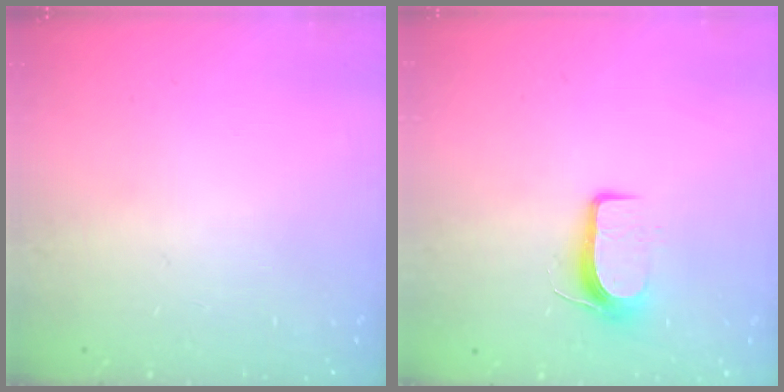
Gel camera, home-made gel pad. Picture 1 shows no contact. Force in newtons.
{"total": 7.9, "press": 7.9, "slide": 0.7}